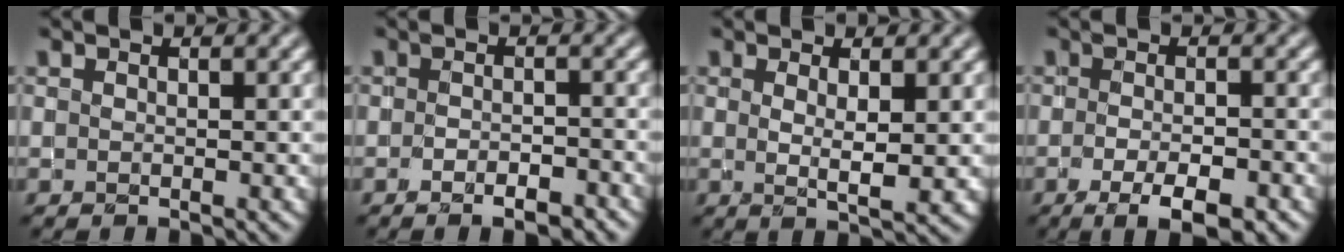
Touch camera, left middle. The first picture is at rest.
{"total": 2.7, "force": [-1.6, 1.1, 1.9], "torque": [-0.026, 0.004, -0.020]}
{"total": 2.5, "force": [0.5, 0.4, 2.4], "torque": [-0.044, -0.009, 0.012]}
{"total": 4.6, "force": [-2.5, 1.3, 3.7], "torque": [-0.061, -0.004, -0.036]}